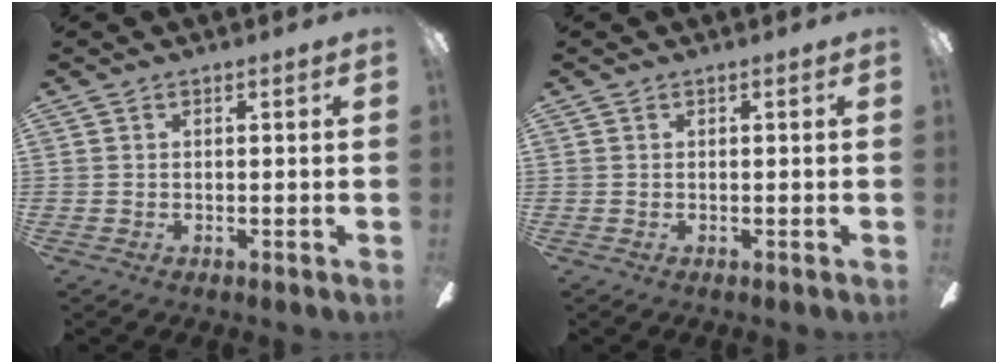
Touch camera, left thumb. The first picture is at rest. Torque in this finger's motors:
{"motor_torque": [0.00, 0.00, 0.02, -0.02, 0.00]}